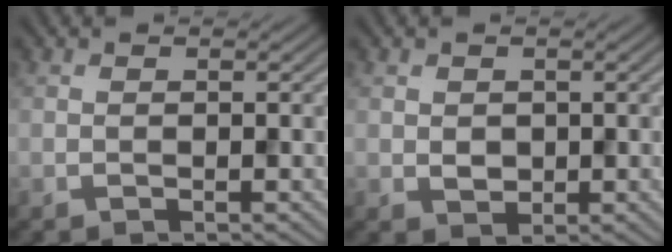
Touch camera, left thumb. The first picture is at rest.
{"total": 1.5, "force": [0.3, 1.3, 0.5], "torque": [-0.018, -0.004, 0.010]}